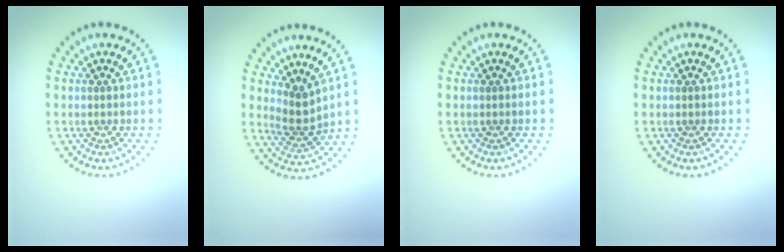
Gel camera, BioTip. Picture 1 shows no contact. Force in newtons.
{"total": 2.6, "press": 1.9, "slide": 1.9}
{"total": 0.0}
{"total": 0.0}